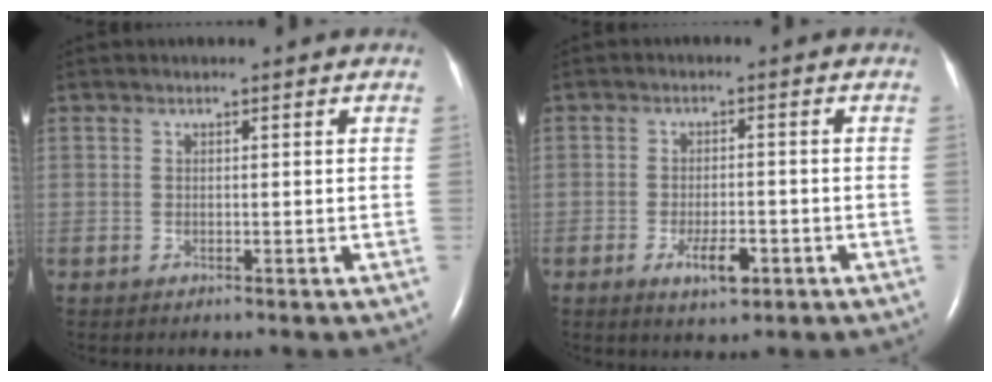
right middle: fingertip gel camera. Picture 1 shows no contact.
{"total": 4.7, "force": [-2.2, 1.5, 3.8], "torque": [-0.069, -0.002, -0.032]}